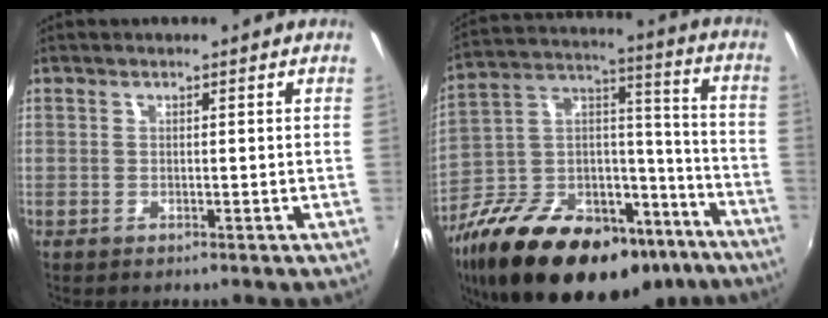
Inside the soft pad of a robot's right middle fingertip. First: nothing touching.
{"total": 35.0, "force": [-24.6, 16.5, 18.7], "torque": [-0.342, 0.029, -0.353]}